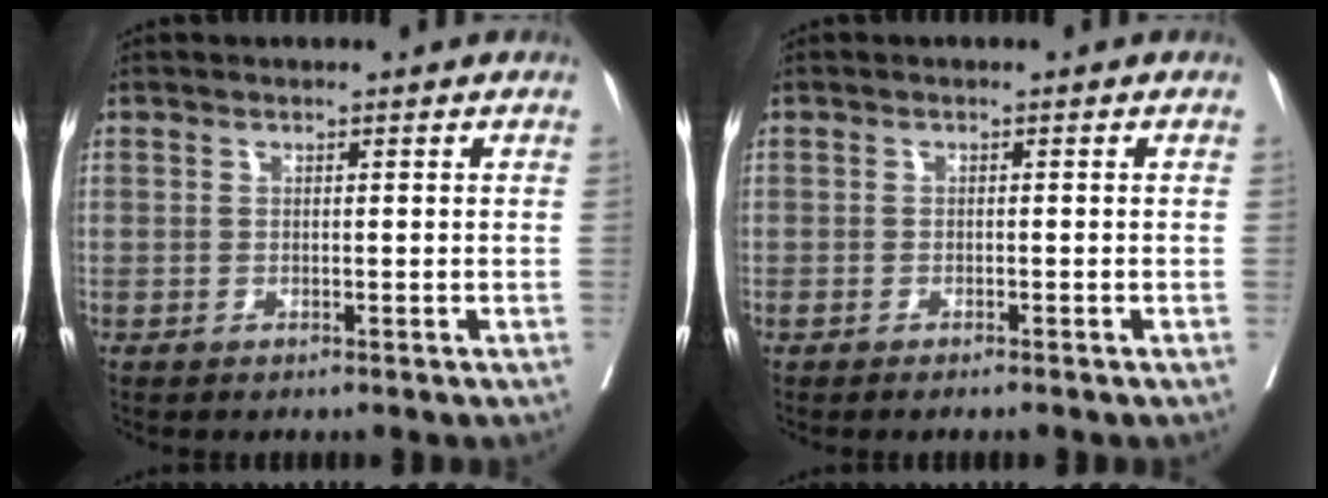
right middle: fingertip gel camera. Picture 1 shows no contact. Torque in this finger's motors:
{"motor_torque": [0.01, -0.07, 0.00, 0.00]}